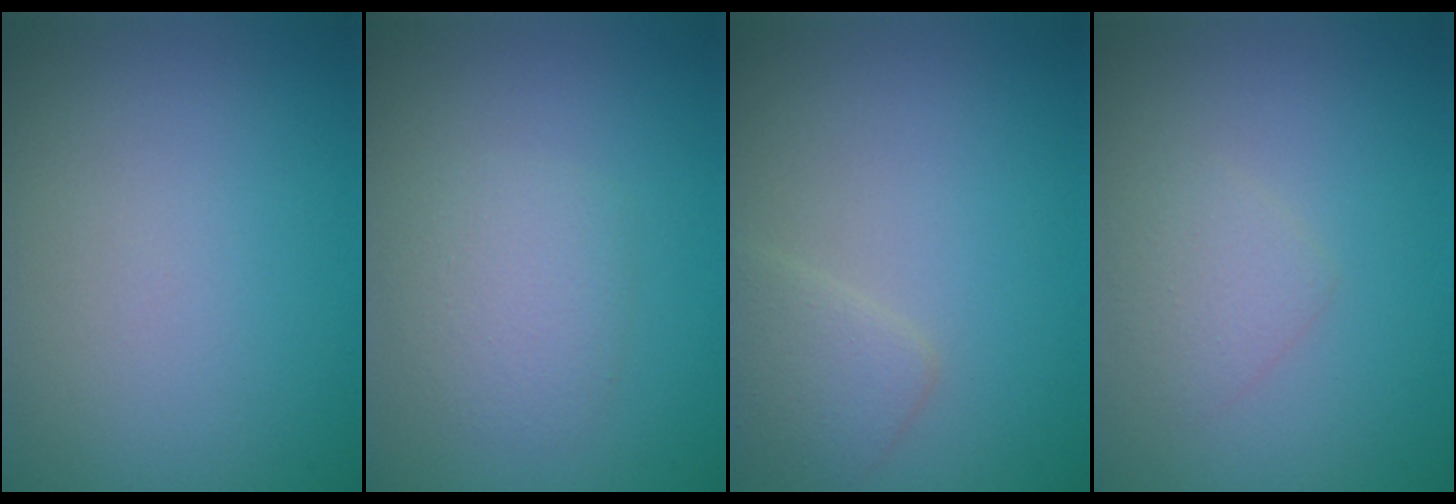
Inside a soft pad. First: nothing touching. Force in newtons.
{"total": 2.4, "press": 2.4, "slide": 0.2}
{"total": 2.0, "press": 2.0, "slide": 0.0}
{"total": 1.6, "press": 1.6, "slide": 0.1}